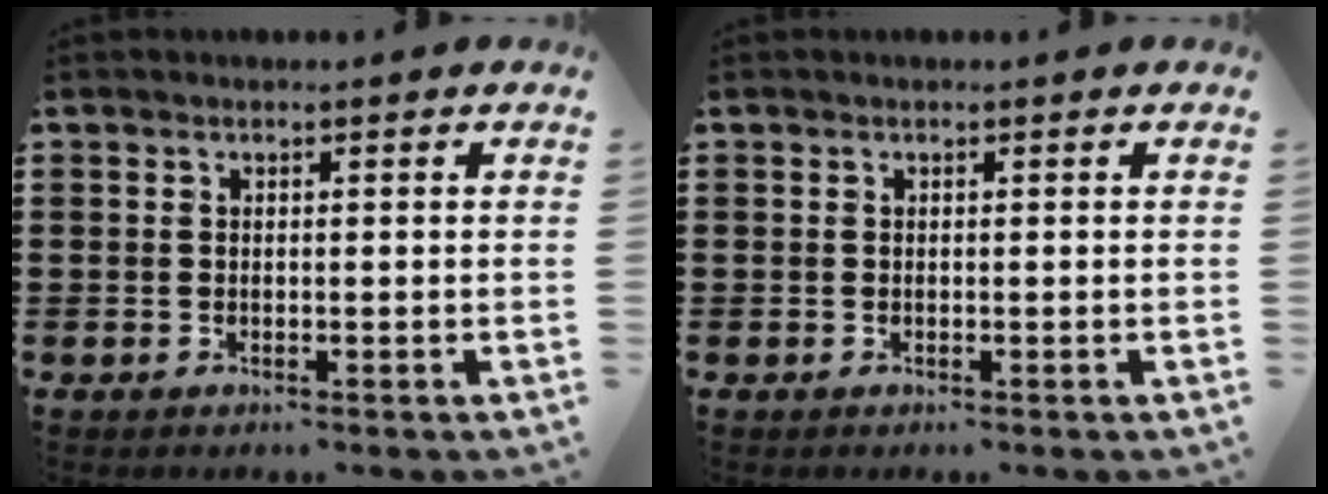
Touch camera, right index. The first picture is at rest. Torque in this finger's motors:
{"motor_torque": [0.87, 1.27, 0.00, 0.00]}